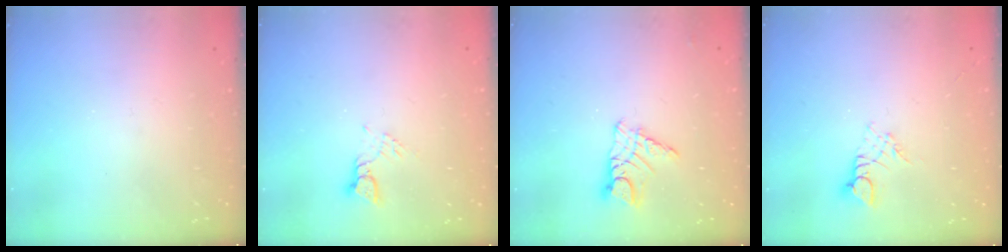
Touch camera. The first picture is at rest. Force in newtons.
{"total": 3.4, "press": 3.4, "slide": 0.4}
{"total": 8.9, "press": 8.8, "slide": 0.8}
{"total": 2.7, "press": 2.7, "slide": 0.3}